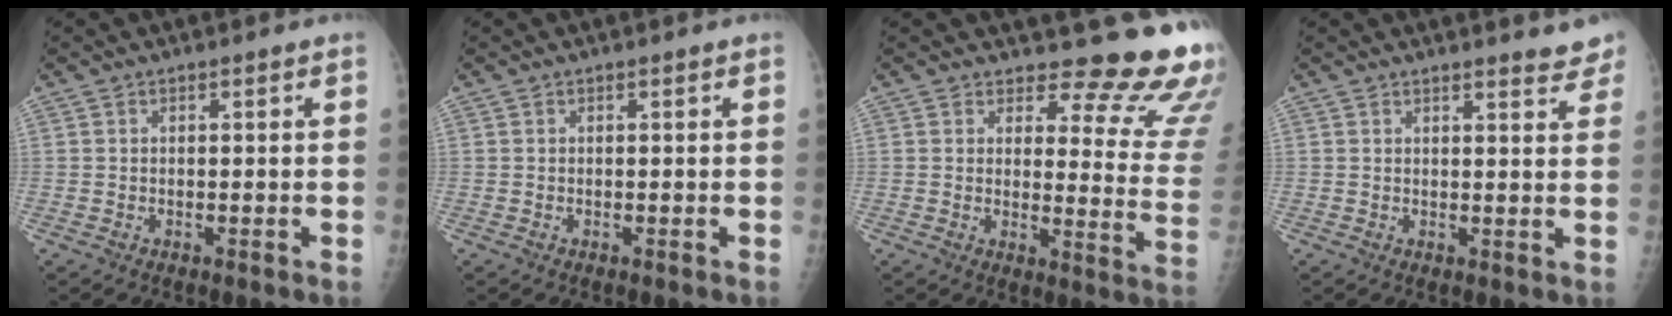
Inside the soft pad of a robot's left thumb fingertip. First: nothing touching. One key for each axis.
{"total": 0.0}
{"total": 15.7, "fx": 14.5, "fy": 4.1, "fz": 4.3, "tx": -0.002, "ty": -0.160, "tz": 0.143}
{"total": 4.3, "fx": 3.9, "fy": 0.9, "fz": 1.6, "tx": -0.004, "ty": -0.023, "tz": 0.035}